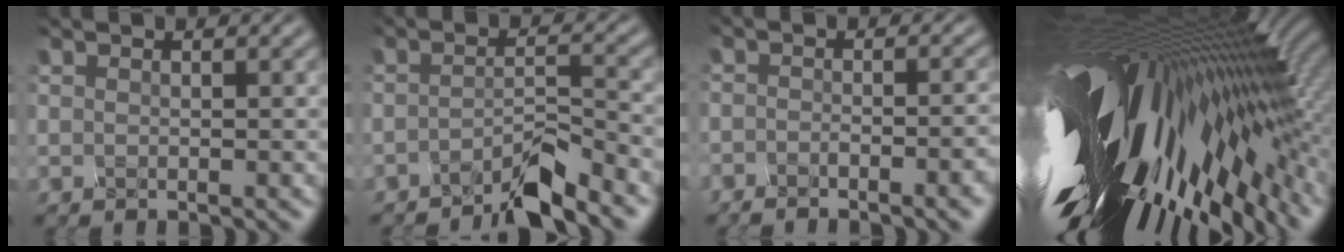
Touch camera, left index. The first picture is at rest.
{"total": 4.0, "force": [-3.8, -0.4, 1.3], "torque": [-0.032, 0.007, -0.057]}
{"total": 4.3, "force": [-3.6, 0.8, 2.2], "torque": [-0.015, 0.002, -0.030]}
{"total": 19.8, "force": [-2.6, 8.2, 17.8], "torque": [-0.330, -0.037, -0.032]}